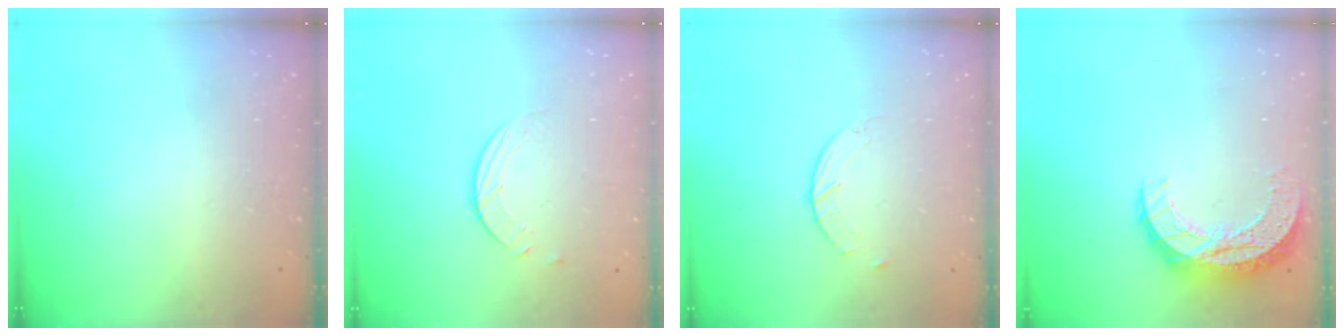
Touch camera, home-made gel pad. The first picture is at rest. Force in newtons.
{"total": 2.6, "press": 2.6, "slide": 0.3}
{"total": 2.0, "press": 2.0, "slide": 0.3}
{"total": 10.9, "press": 10.9, "slide": 0.7}